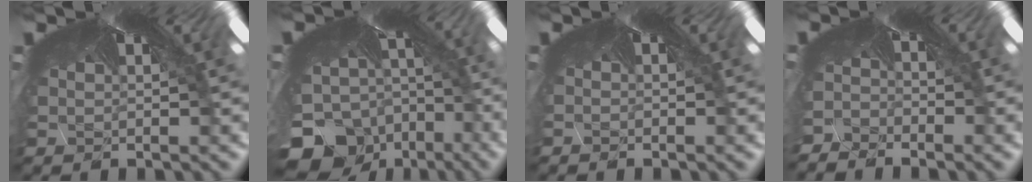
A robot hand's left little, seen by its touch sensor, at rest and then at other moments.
{"total": 12.2, "force": [-11.9, 2.9, -0.5], "torque": [0.001, -0.082, -0.178]}
{"total": 0.9, "force": [-0.6, -0.5, -0.4], "torque": [0.013, -0.004, -0.008]}
{"total": 7.8, "force": [-7.7, 0.4, 1.2], "torque": [-0.018, -0.061, -0.105]}